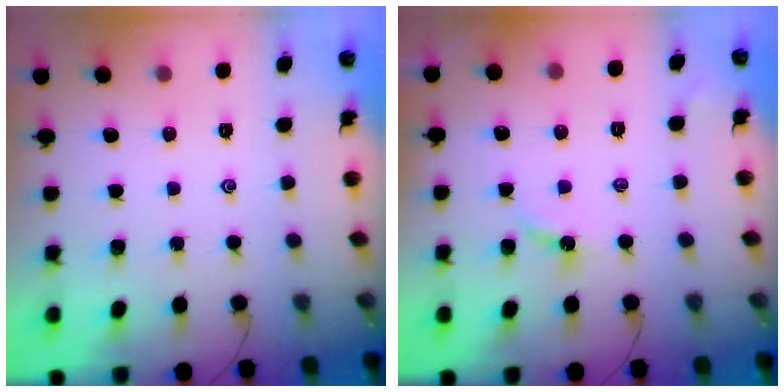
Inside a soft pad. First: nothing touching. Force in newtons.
{"total": 2.6, "press": 2.6, "slide": 0.3}